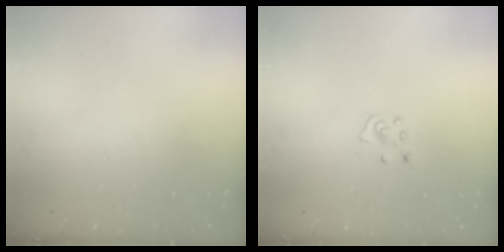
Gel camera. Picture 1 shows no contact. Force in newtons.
{"total": 5.0, "press": 4.9, "slide": 0.4}